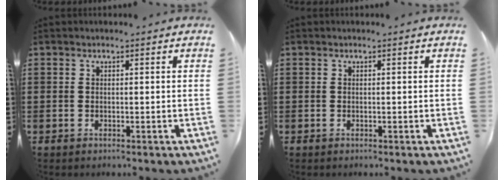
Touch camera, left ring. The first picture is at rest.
{"total": 0.0}